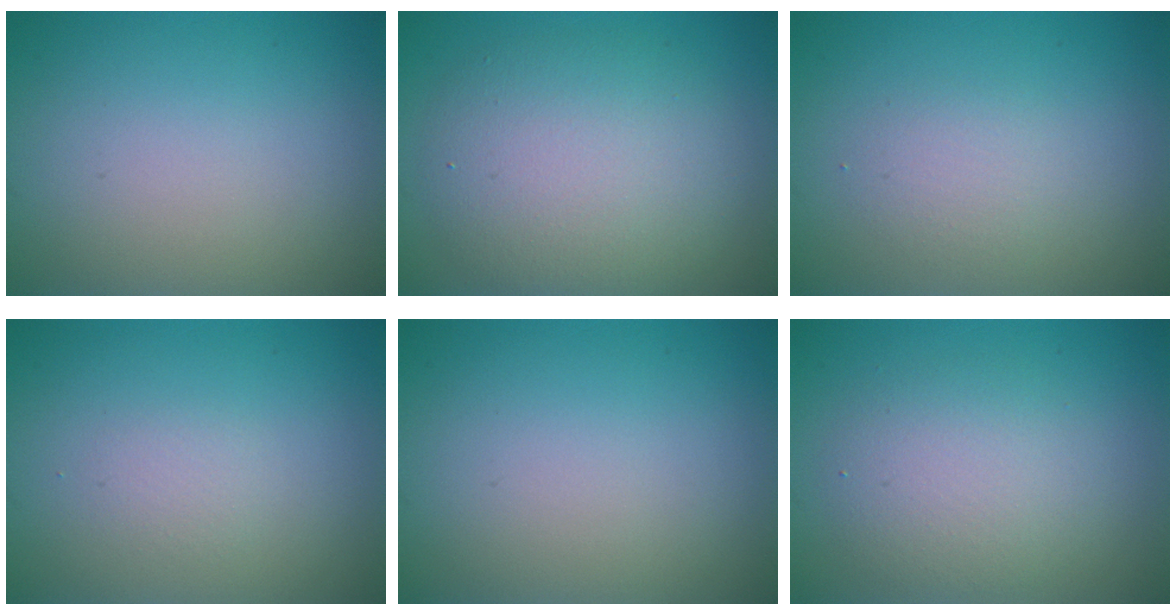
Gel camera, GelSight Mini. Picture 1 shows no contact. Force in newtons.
{"total": 6.5, "press": 6.5, "slide": 0.6}
{"total": 1.6, "press": 1.6, "slide": 0.1}
{"total": 0.9, "press": 0.9, "slide": 0.0}
{"total": 0.0}
{"total": 3.7, "press": 3.7, "slide": 0.3}